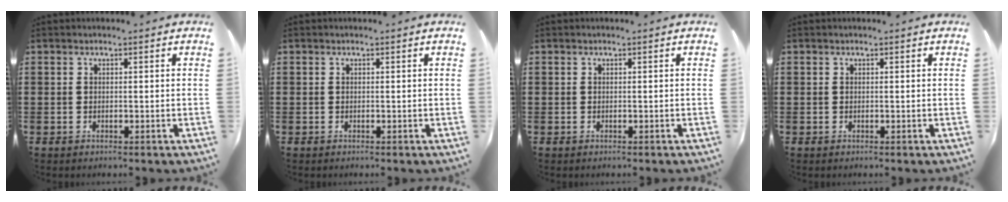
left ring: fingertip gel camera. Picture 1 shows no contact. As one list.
[{"total": 0.0}, {"total": 0.0}, {"total": 0.0}]